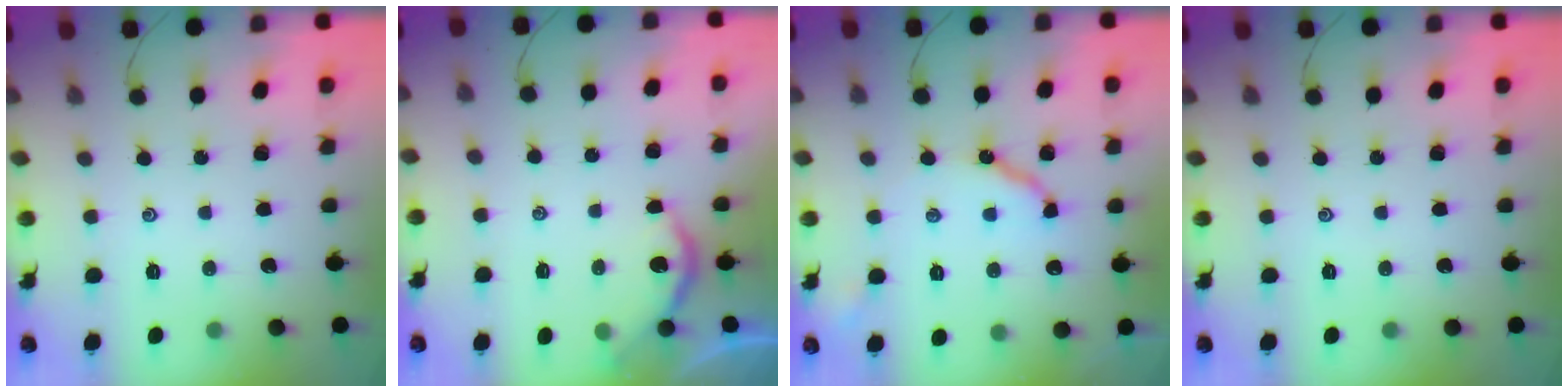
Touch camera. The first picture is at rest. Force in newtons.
{"total": 4.7, "press": 4.7, "slide": 0.2}
{"total": 8.8, "press": 8.8, "slide": 0.9}
{"total": 0.0}